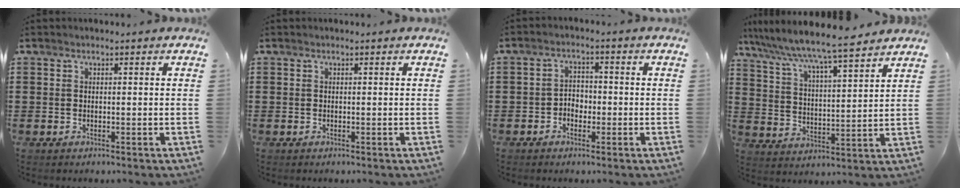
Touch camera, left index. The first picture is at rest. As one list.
[{"total": 0.0}, {"total": 2.5, "force": [-1.3, 1.7, 1.2], "torque": [-0.026, 0.007, -0.029]}, {"total": 6.3, "force": [5.7, -0.3, 2.6], "torque": [-0.076, -0.041, 0.092]}]